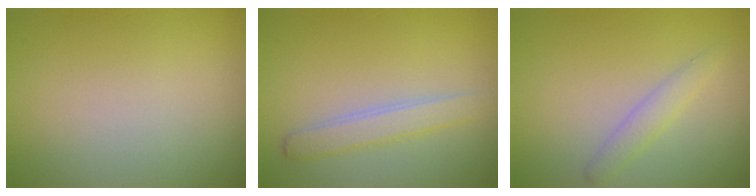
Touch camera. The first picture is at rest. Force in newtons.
{"total": 2.2, "press": 2.2, "slide": 0.1}
{"total": 1.7, "press": 1.7, "slide": 0.1}